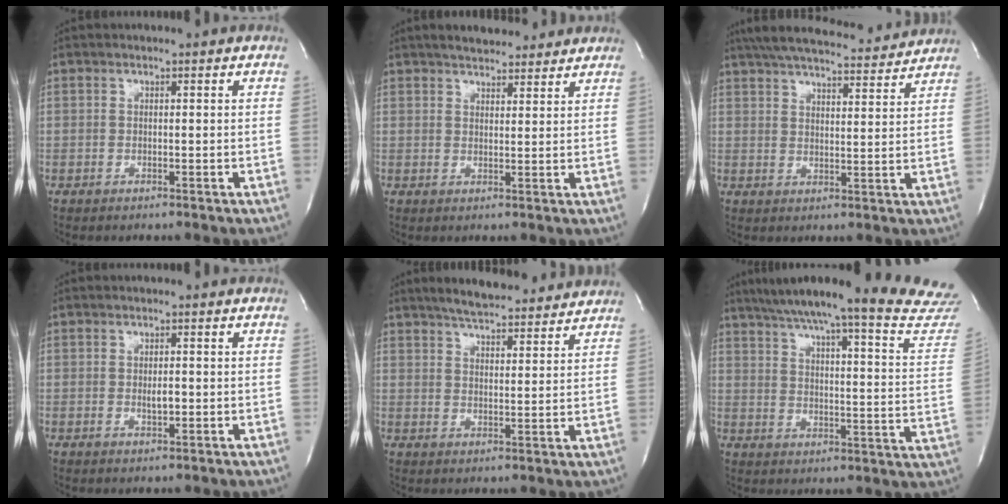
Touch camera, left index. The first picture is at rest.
{"total": 8.3, "force": [7.2, 2.4, 3.2], "torque": [-0.045, 0.017, 0.102]}
{"total": 18.8, "force": [17.3, 2.3, 7.0], "torque": [-0.122, 0.024, 0.241]}
{"total": 1.8, "force": [-0.2, 0.6, 1.7], "torque": [-0.032, -0.001, -0.002]}
{"total": 13.4, "force": [12.0, 2.3, 5.5], "torque": [-0.083, 0.015, 0.165]}
{"total": 25.8, "force": [23.9, 0.0, 9.9], "torque": [-0.146, -0.098, 0.292]}